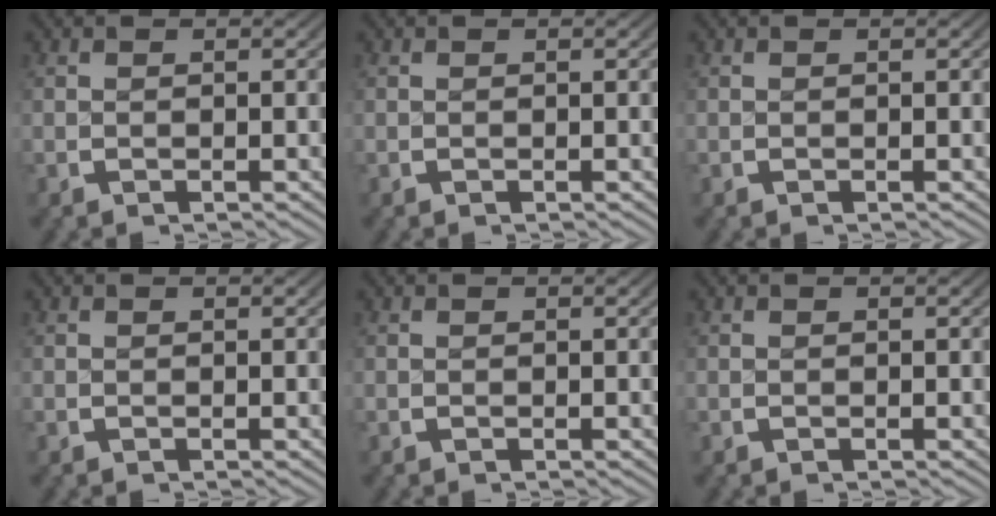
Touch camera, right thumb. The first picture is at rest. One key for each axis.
{"total": 0.0}
{"total": 0.0}
{"total": 0.0}
{"total": 0.0}
{"total": 0.0}